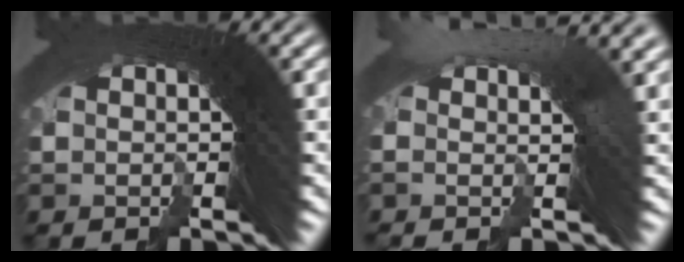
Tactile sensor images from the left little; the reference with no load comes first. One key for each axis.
{"total": 3.2, "fx": 1.6, "fy": 0.4, "fz": 2.7, "tx": -0.019, "ty": 0.023, "tz": 0.014}